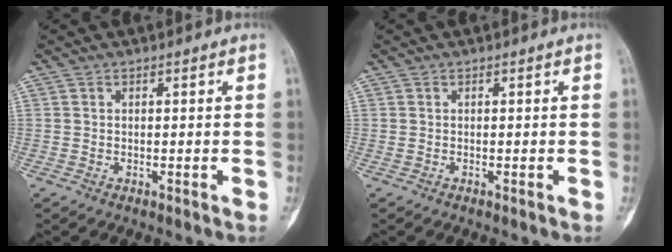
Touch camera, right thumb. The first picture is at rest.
{"total": 0.0}